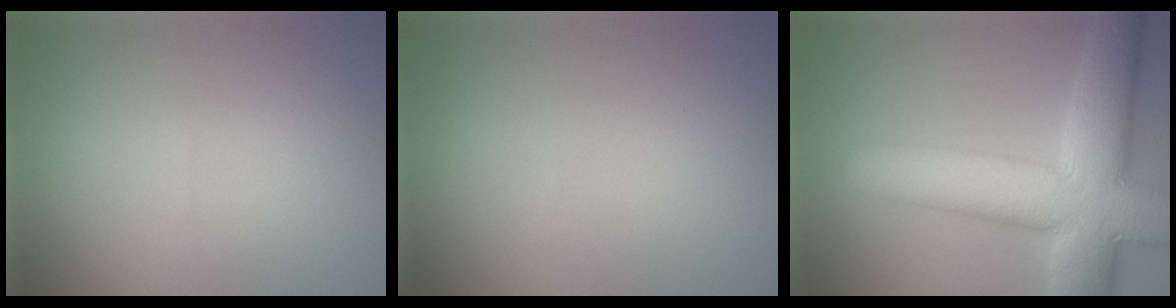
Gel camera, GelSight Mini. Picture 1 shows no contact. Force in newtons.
{"total": 0.0}
{"total": 11.8, "press": 11.8, "slide": 0.6}